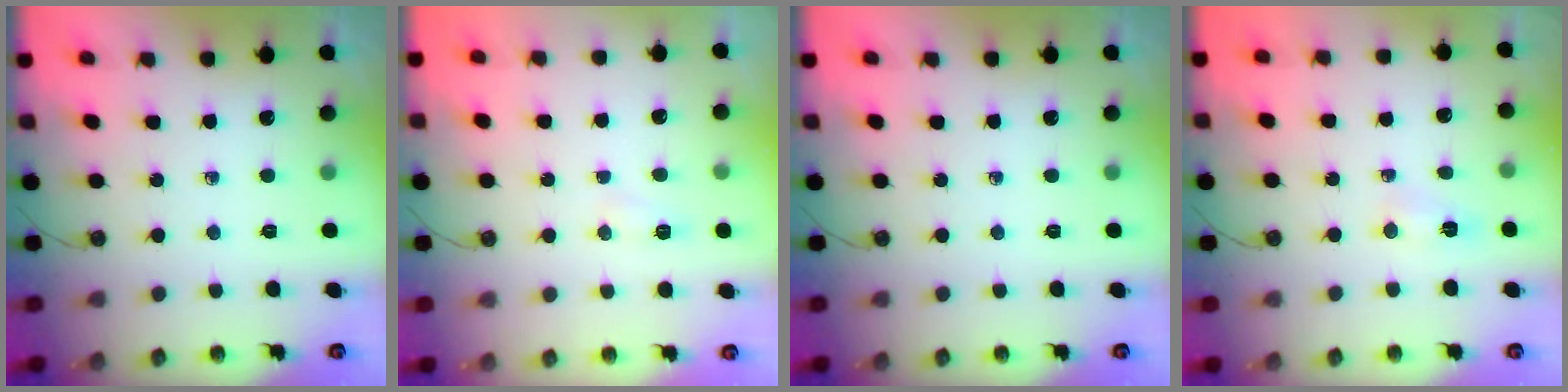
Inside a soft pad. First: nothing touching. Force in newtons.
{"total": 4.6, "press": 4.6, "slide": 0.5}
{"total": 0.0}
{"total": 4.2, "press": 4.1, "slide": 0.5}